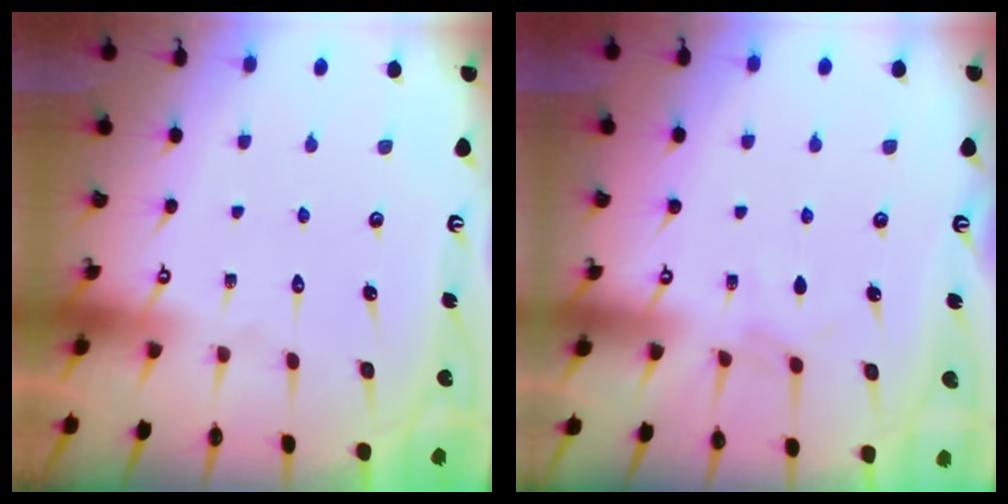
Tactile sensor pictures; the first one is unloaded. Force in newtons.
{"total": 4.1, "press": 4.0, "slide": 0.5}